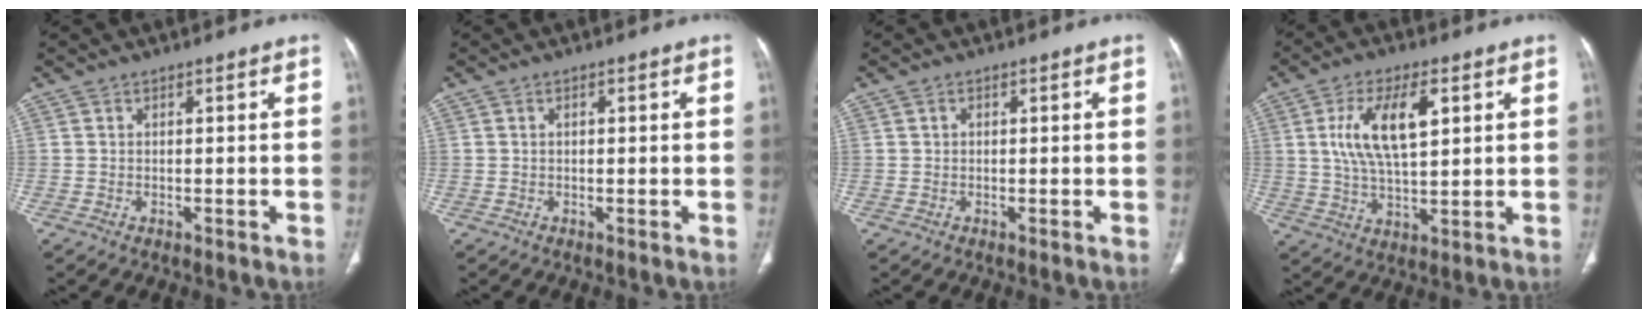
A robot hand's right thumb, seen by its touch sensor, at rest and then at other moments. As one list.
[{"total": 0.6, "force": [0.1, 0.4, 0.4], "torque": [-0.008, 0.002, 0.003]}, {"total": 0.7, "force": [0.2, 0.6, 0.3], "torque": [-0.003, 0.002, 0.003]}, {"total": 12.4, "force": [3.5, 5.4, 10.6], "torque": [-0.197, -0.006, 0.068]}]